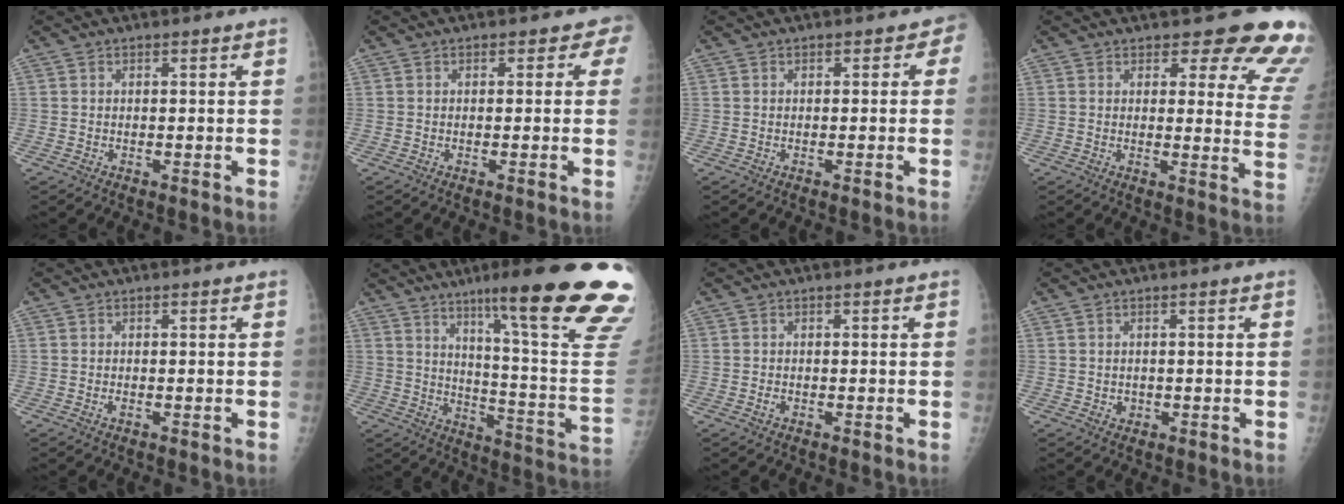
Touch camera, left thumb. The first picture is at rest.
{"total": 2.1, "force": [0.7, 1.7, 1.0], "torque": [0.018, 0.005, -0.004]}
{"total": 1.9, "force": [0.1, 1.6, 1.0], "torque": [0.011, 0.007, -0.009]}
{"total": 14.3, "force": [12.5, 4.8, 5.2], "torque": [0.001, -0.097, 0.109]}
{"total": 0.6, "force": [-0.2, 0.3, 0.5], "torque": [-0.010, -0.001, -0.005]}
{"total": 27.8, "force": [16.7, 2.4, 22.0], "torque": [-0.244, -0.079, 0.238]}
{"total": 0.8, "force": [-0.3, 0.6, 0.5], "torque": [-0.009, 0.000, -0.008]}
{"total": 1.2, "force": [-0.2, 1.1, 0.4], "torque": [-0.003, 0.002, 0.001]}